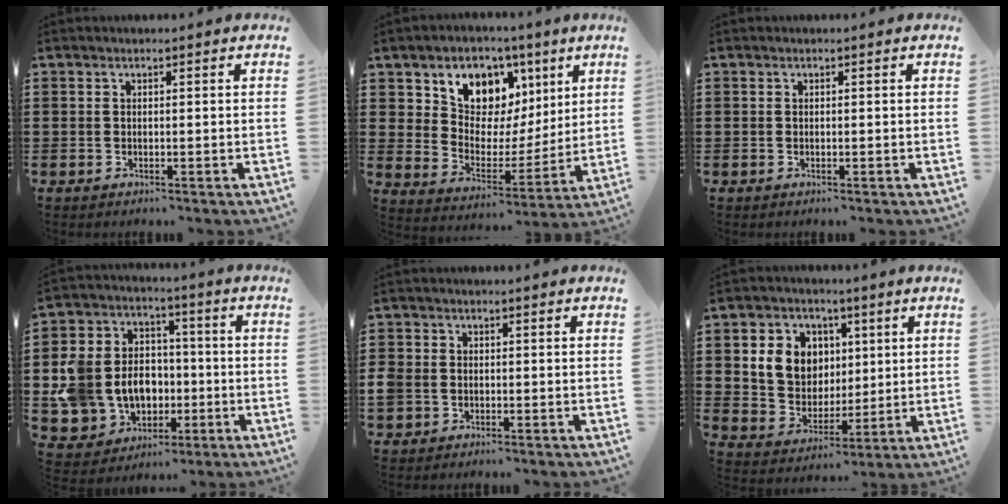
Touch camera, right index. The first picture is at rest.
{"total": 8.0, "force": [5.2, 5.8, 1.8], "torque": [-0.073, -0.044, 0.092]}
{"total": 0.0}
{"total": 10.9, "force": [-1.5, 10.1, 4.0], "torque": [-0.142, 0.006, -0.022]}
{"total": 1.8, "force": [-0.6, 1.6, 0.5], "torque": [-0.023, -0.002, -0.017]}
{"total": 8.4, "force": [2.7, 7.5, 2.7], "torque": [-0.082, 0.018, 0.052]}